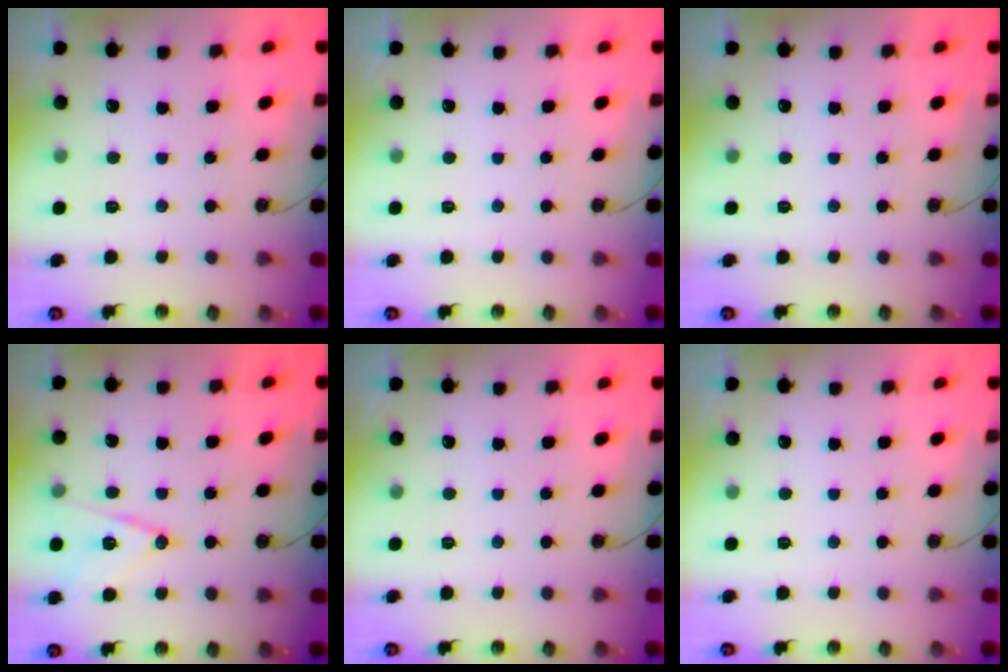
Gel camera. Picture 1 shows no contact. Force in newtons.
{"total": 0.0}
{"total": 0.0}
{"total": 13.6, "press": 13.2, "slide": 3.3}
{"total": 0.0}
{"total": 0.0}